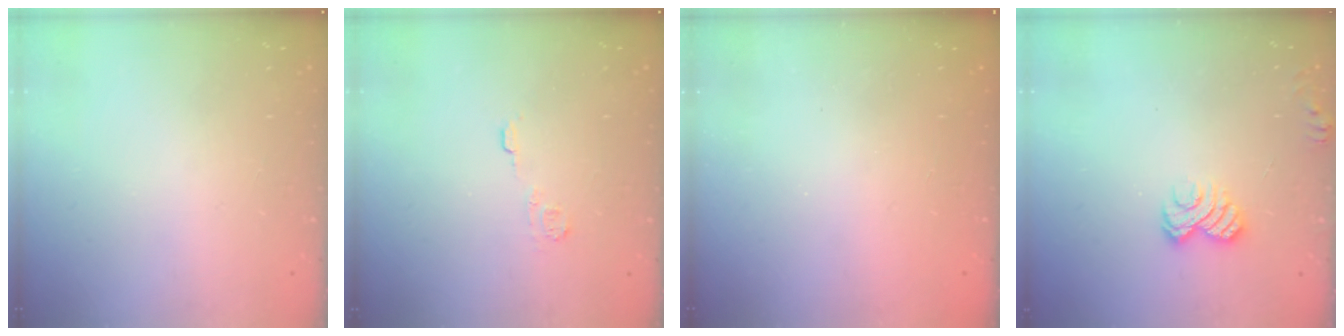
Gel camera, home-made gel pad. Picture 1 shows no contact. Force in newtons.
{"total": 4.3, "press": 4.3, "slide": 0.6}
{"total": 2.4, "press": 2.3, "slide": 0.8}
{"total": 6.0, "press": 5.8, "slide": 1.3}